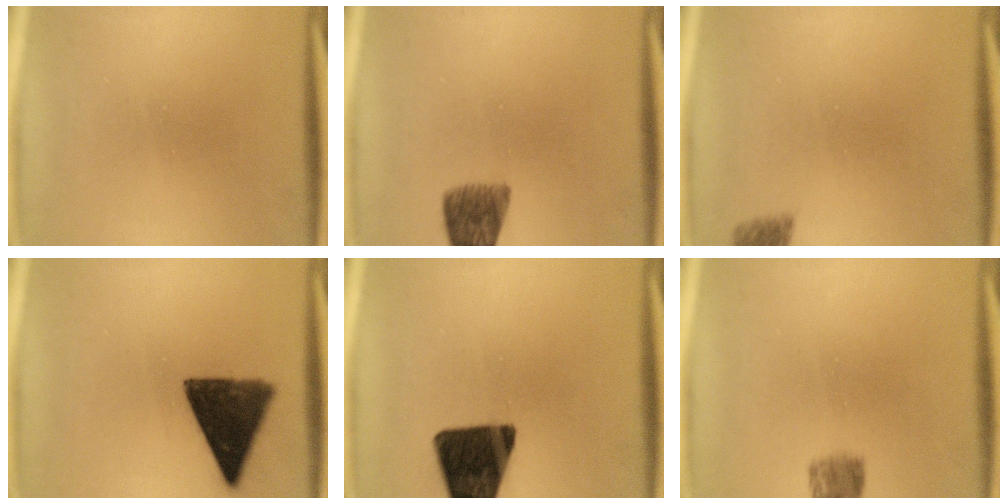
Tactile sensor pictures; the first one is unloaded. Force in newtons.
{"total": 6.5}
{"total": 2.7}
{"total": 12.5}
{"total": 15.6}
{"total": 3.7}